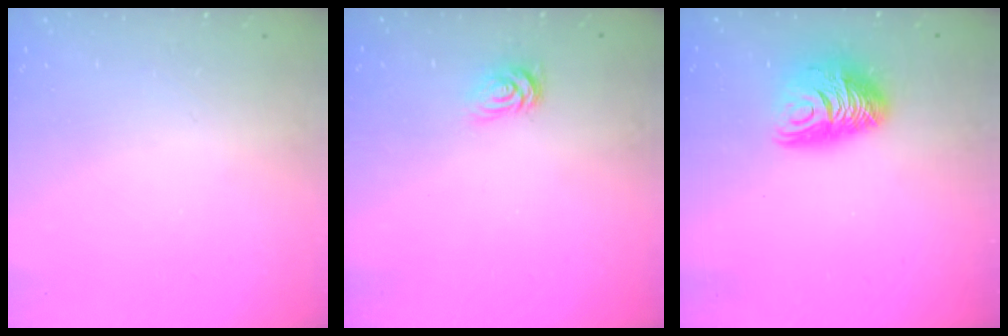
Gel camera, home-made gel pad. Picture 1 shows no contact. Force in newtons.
{"total": 2.6, "press": 2.6, "slide": 0.4}
{"total": 10.4, "press": 10.4, "slide": 1.2}